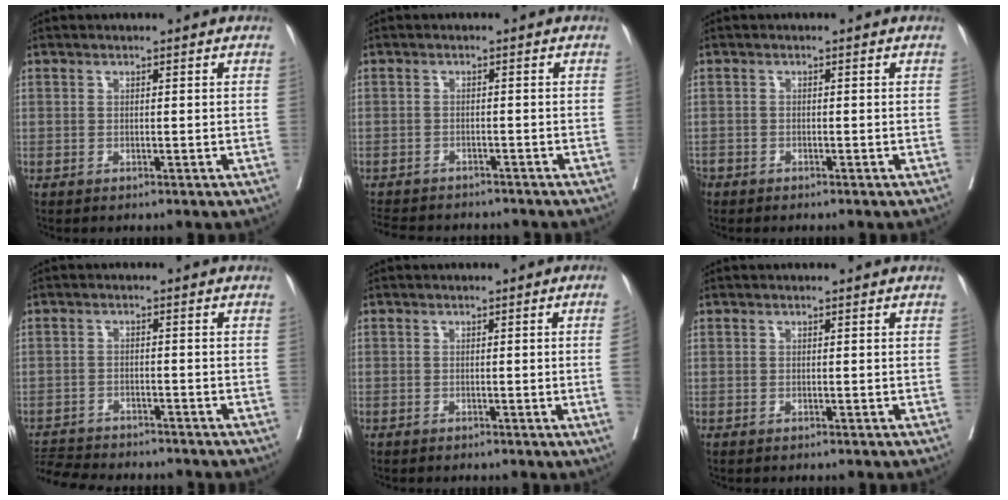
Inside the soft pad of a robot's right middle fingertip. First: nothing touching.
{"total": 10.2, "force": [-9.3, 2.8, 3.3], "torque": [-0.068, -0.005, -0.124]}
{"total": 2.1, "force": [-1.7, 1.2, 0.4], "torque": [-0.012, -0.001, -0.034]}
{"total": 8.8, "force": [-8.4, 1.3, 2.3], "torque": [-0.040, -0.005, -0.131]}
{"total": 2.5, "force": [-0.4, -1.1, 2.2], "torque": [-0.025, -0.003, -0.005]}
{"total": 0.0}